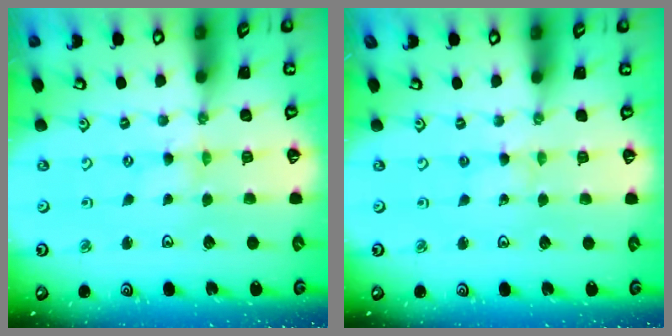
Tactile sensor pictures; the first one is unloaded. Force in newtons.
{"total": 1.9, "press": 1.9, "slide": 0.2}